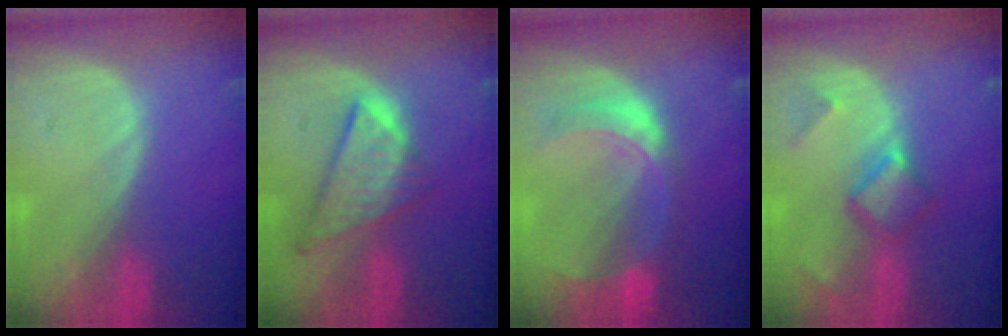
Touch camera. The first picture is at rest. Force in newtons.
{"total": 8.6, "press": 7.3, "slide": 4.5}
{"total": 7.6, "press": 6.6, "slide": 3.8}
{"total": 5.5, "press": 5.0, "slide": 2.2}